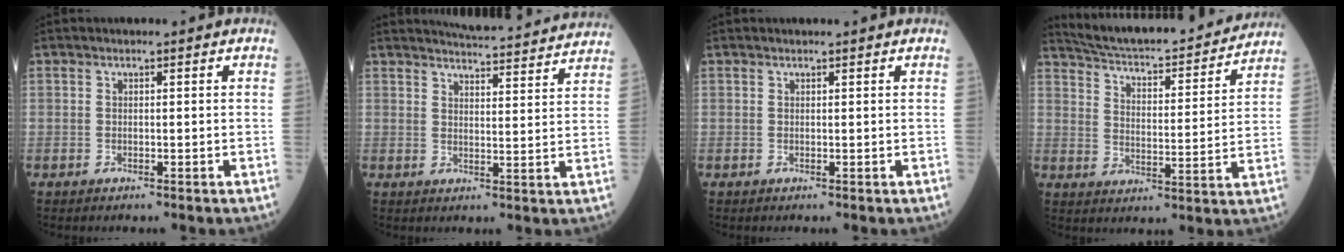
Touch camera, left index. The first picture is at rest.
{"total": 15.7, "force": [15.1, 0.8, 4.2], "torque": [-0.053, -0.017, 0.178]}
{"total": 1.1, "force": [1.1, 0.0, 0.3], "torque": [-0.006, 0.006, 0.014]}
{"total": 20.6, "force": [19.2, 2.5, 7.1], "torque": [-0.112, -0.012, 0.267]}